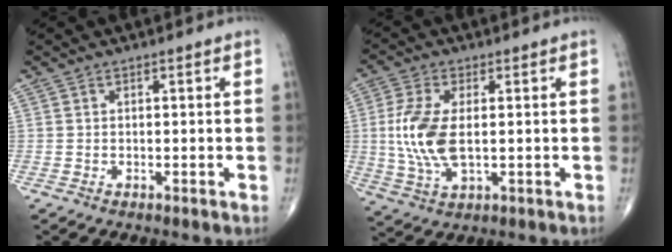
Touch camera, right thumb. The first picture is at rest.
{"total": 10.6, "force": [0.3, 5.2, 9.3], "torque": [-0.210, -0.005, 0.010]}